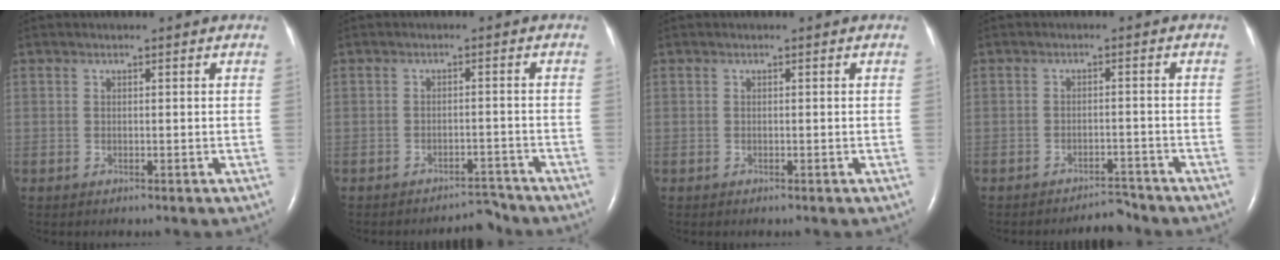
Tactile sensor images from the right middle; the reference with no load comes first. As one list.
[{"total": 3.4, "force": [-3.4, 0.3, -0.1], "torque": [0.006, -0.003, -0.049]}, {"total": 0.0}, {"total": 3.1, "force": [-3.1, 0.2, 0.0], "torque": [0.001, -0.008, -0.047]}]